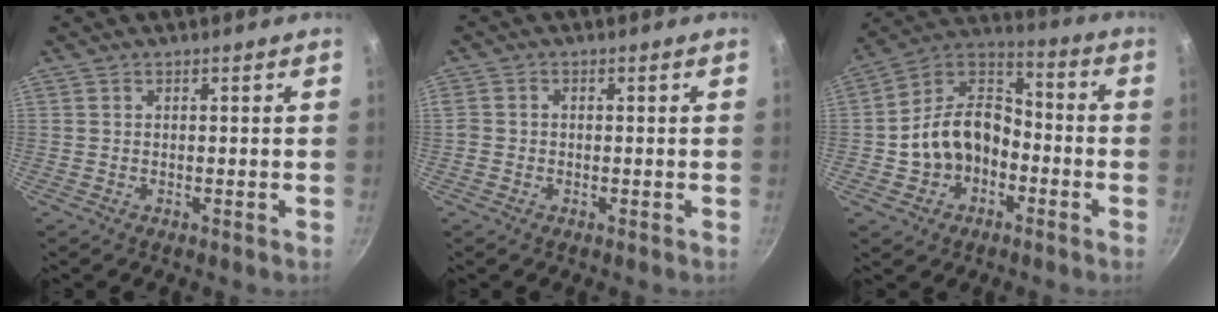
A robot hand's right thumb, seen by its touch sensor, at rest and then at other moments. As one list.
[{"total": 1.7, "force": [-0.5, 1.5, 0.7], "torque": [-0.013, 0.003, -0.013]}, {"total": 14.6, "force": [-3.9, 11.0, 8.7], "torque": [-0.126, 0.057, -0.083]}]